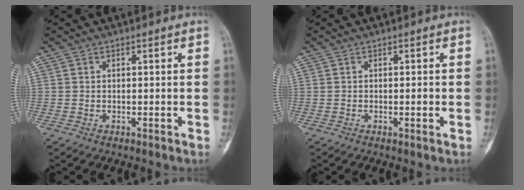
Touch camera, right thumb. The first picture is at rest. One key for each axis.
{"total": 1.3, "fx": -0.2, "fy": 0.3, "fz": 1.2, "tx": -0.019, "ty": -0.002, "tz": -0.003}